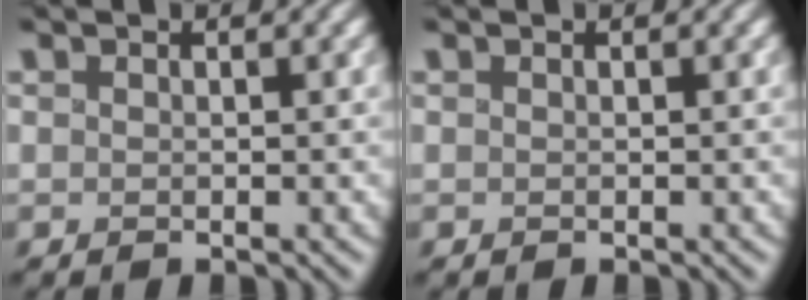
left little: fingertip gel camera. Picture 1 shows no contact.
{"total": 0.0}